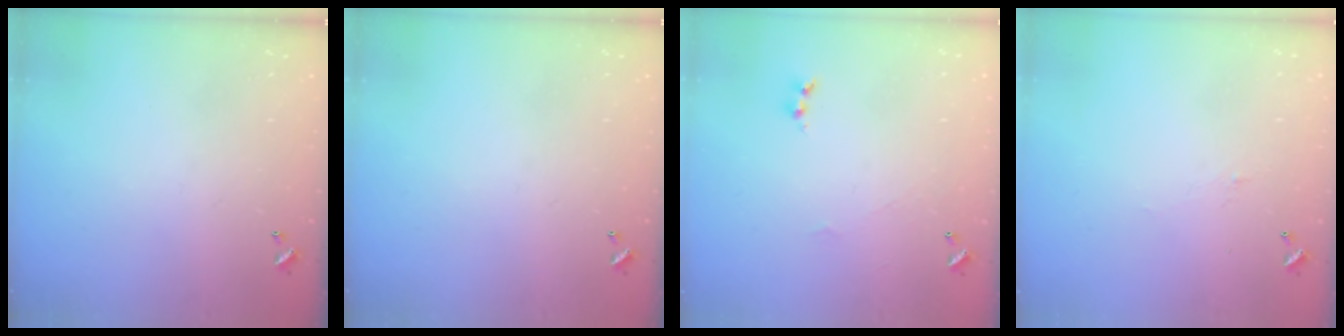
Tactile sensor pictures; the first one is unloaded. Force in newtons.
{"total": 0.0}
{"total": 1.7, "press": 1.6, "slide": 0.6}
{"total": 1.5, "press": 1.3, "slide": 0.6}